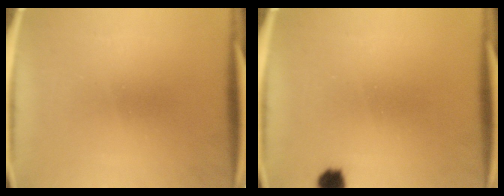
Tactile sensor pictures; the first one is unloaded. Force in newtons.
{"total": 2.7}